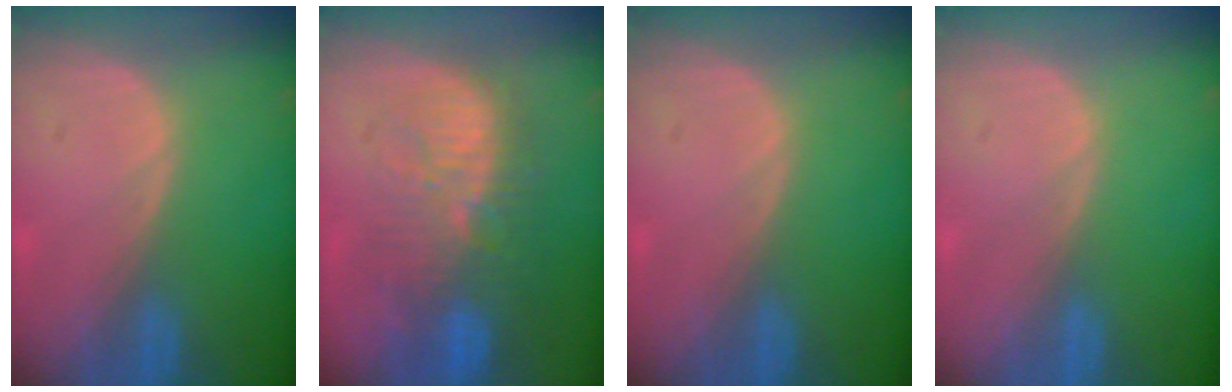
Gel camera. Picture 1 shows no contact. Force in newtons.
{"total": 11.1, "press": 10.0, "slide": 4.6}
{"total": 0.0}
{"total": 0.0}